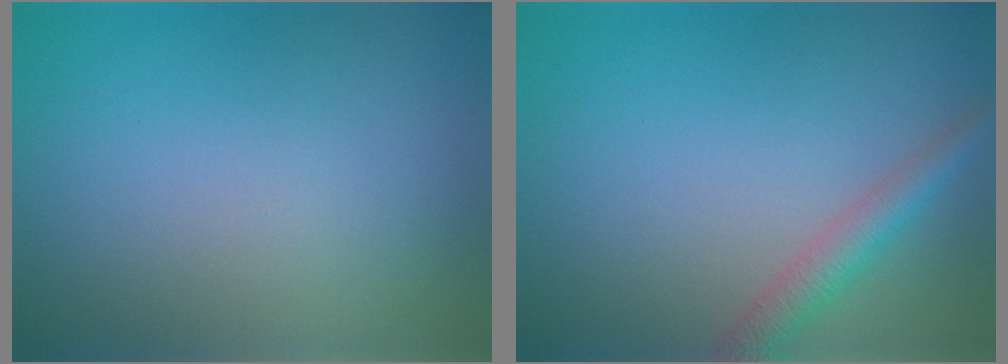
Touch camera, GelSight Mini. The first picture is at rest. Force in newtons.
{"total": 2.7, "press": 2.7, "slide": 0.1}